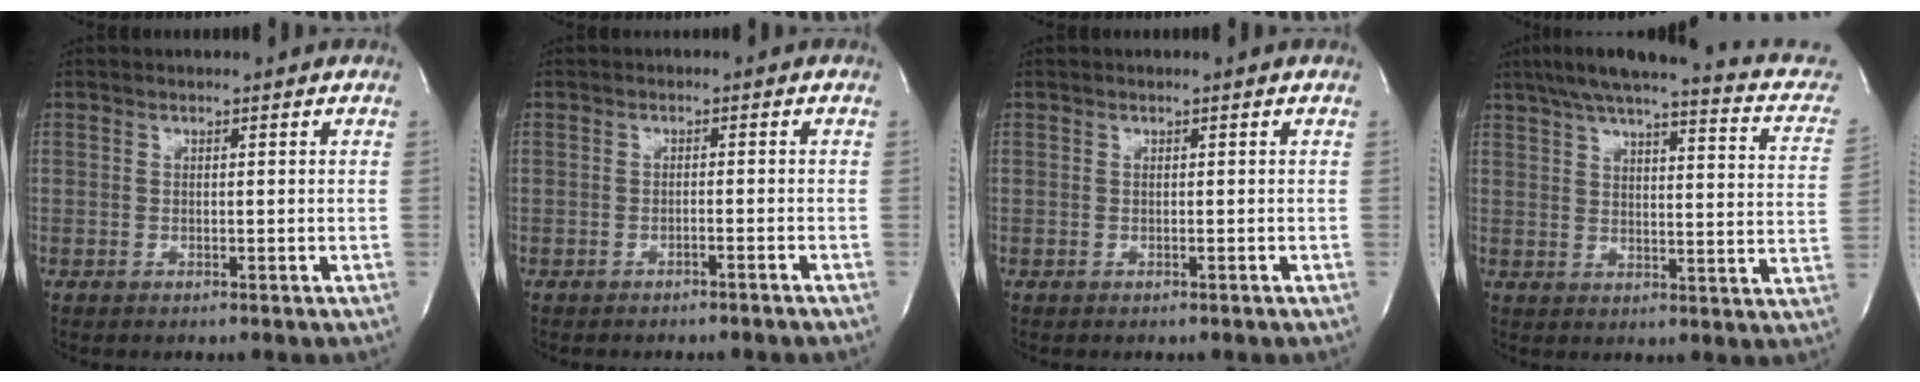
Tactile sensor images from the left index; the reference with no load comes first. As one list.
[{"total": 2.2, "force": [-1.8, -0.4, 1.1], "torque": [-0.018, 0.006, -0.020]}, {"total": 0.5, "force": [-0.4, -0.1, 0.3], "torque": [-0.001, 0.003, -0.004]}, {"total": 21.1, "force": [16.7, 3.8, 12.3], "torque": [-0.169, 0.008, 0.194]}]